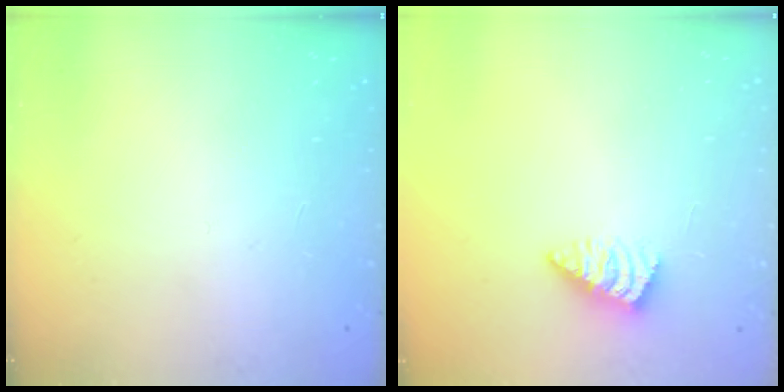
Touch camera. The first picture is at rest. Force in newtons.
{"total": 2.6, "press": 2.6, "slide": 0.4}